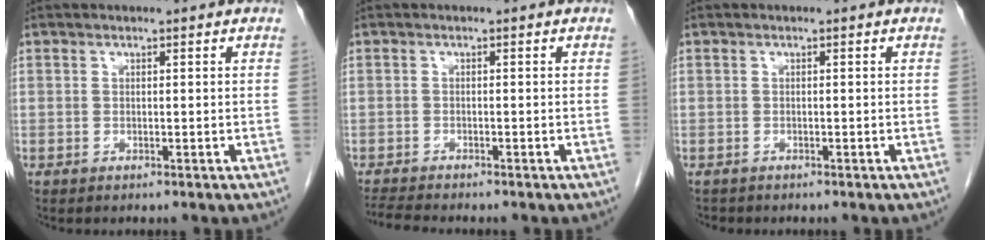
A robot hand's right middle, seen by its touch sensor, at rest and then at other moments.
{"total": 3.7, "force": [-3.5, -0.2, 1.2], "torque": [-0.024, -0.016, -0.060]}
{"total": 0.8, "force": [-0.7, 0.3, 0.0], "torque": [-0.009, 0.000, -0.012]}